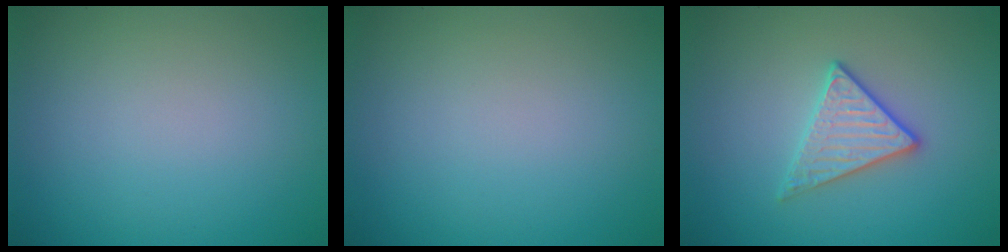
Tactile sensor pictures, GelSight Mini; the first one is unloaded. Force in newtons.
{"total": 0.0}
{"total": 2.8, "press": 2.7, "slide": 0.8}